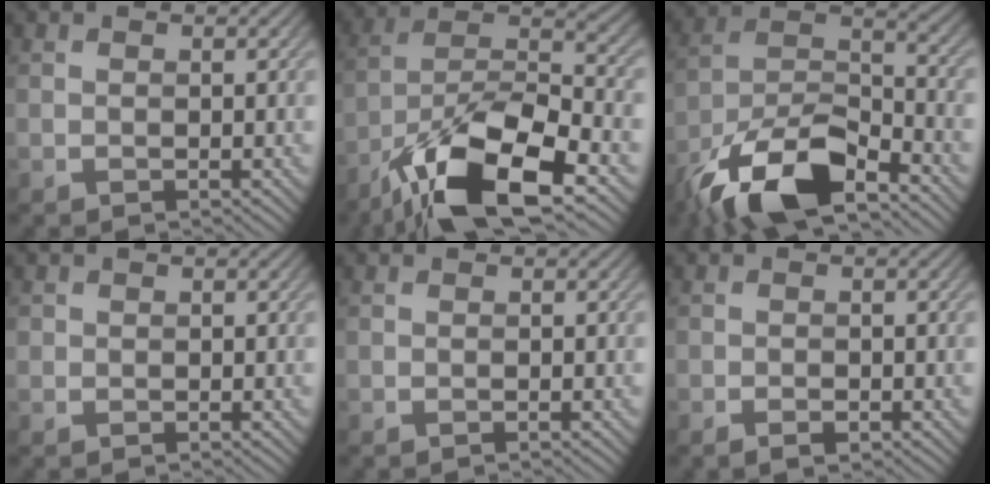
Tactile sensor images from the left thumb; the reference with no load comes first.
{"total": 15.7, "force": [-9.5, 5.4, 11.3], "torque": [-0.210, -0.007, -0.187]}
{"total": 14.5, "force": [-10.1, 5.2, 9.1], "torque": [-0.184, -0.007, -0.207]}
{"total": 0.7, "force": [0.1, 0.7, 0.1], "torque": [-0.001, -0.003, 0.000]}
{"total": 0.0}
{"total": 1.4, "force": [-0.8, 0.6, 0.9], "torque": [-0.017, -0.003, -0.013]}